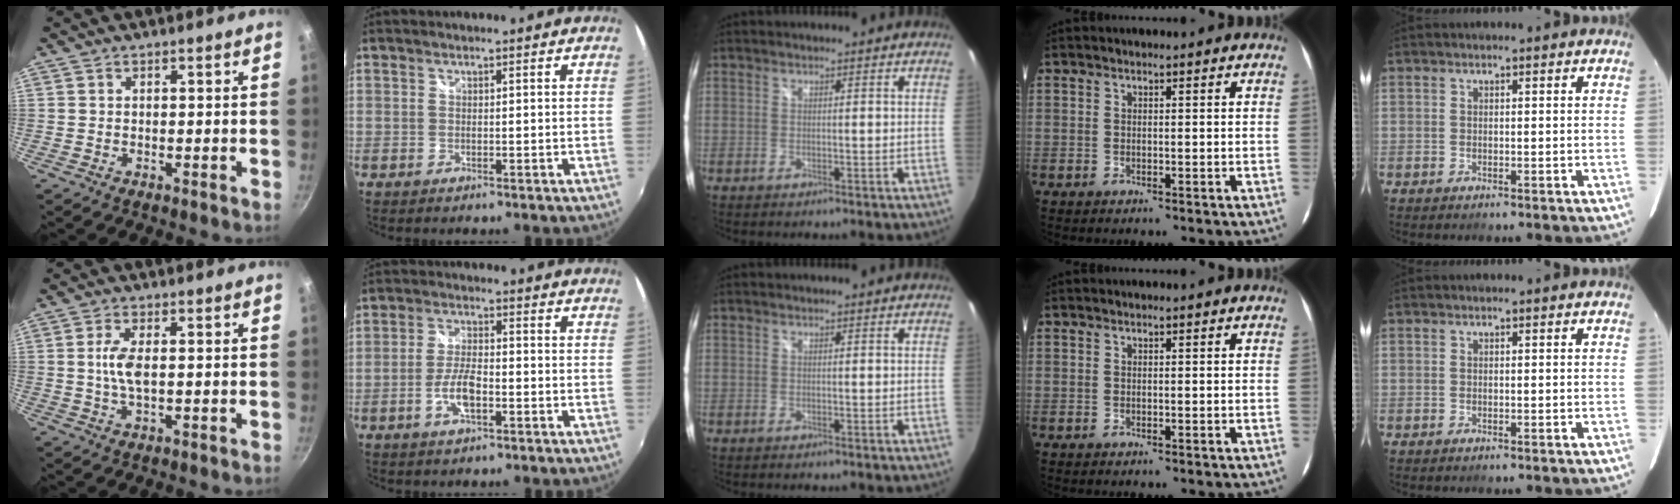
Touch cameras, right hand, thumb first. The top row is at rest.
{"thumb": {"total": 4.8, "force": [0.2, 1.9, 4.4], "torque": [-0.098, 0.003, 0.003]}, "index": {"total": 6.2, "force": [-2.4, 2.1, 5.3], "torque": [-0.111, 0.001, -0.046]}}